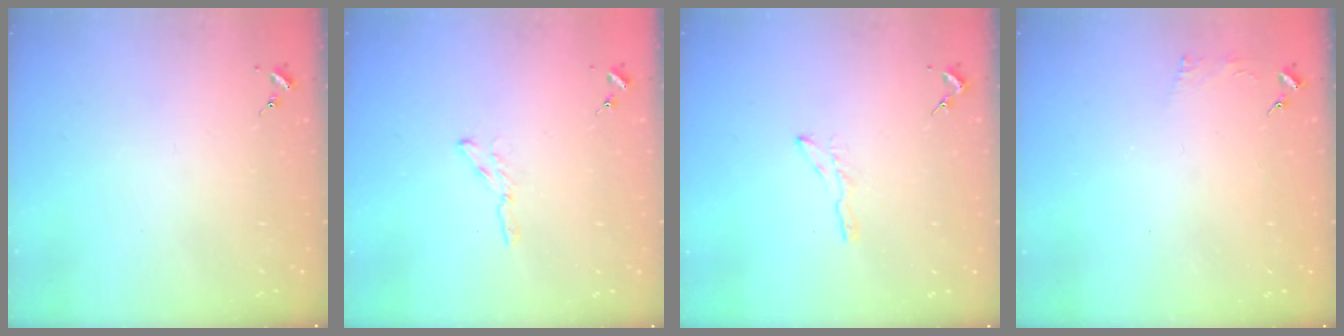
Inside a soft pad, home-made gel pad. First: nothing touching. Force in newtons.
{"total": 2.4, "press": 2.4, "slide": 0.2}
{"total": 3.4, "press": 3.4, "slide": 0.3}
{"total": 2.4, "press": 2.4, "slide": 0.3}